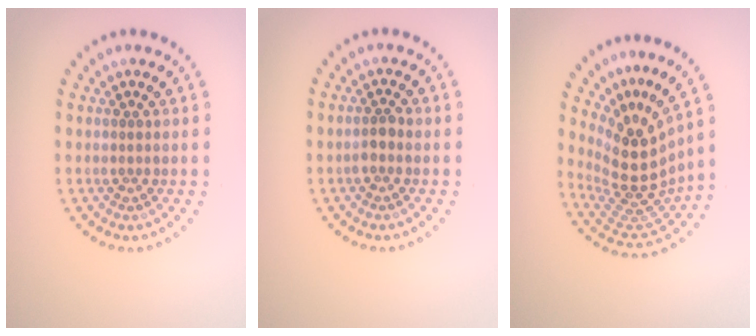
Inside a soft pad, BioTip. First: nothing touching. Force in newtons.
{"total": 1.3, "press": 1.1, "slide": 0.6}
{"total": 5.2, "press": 3.7, "slide": 3.7}